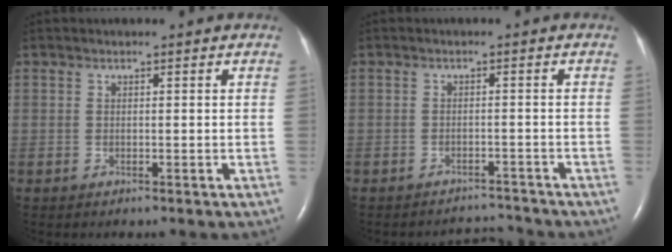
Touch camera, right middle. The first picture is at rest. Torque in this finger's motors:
{"motor_torque": [-0.13, 0.04, -0.10, -0.02]}